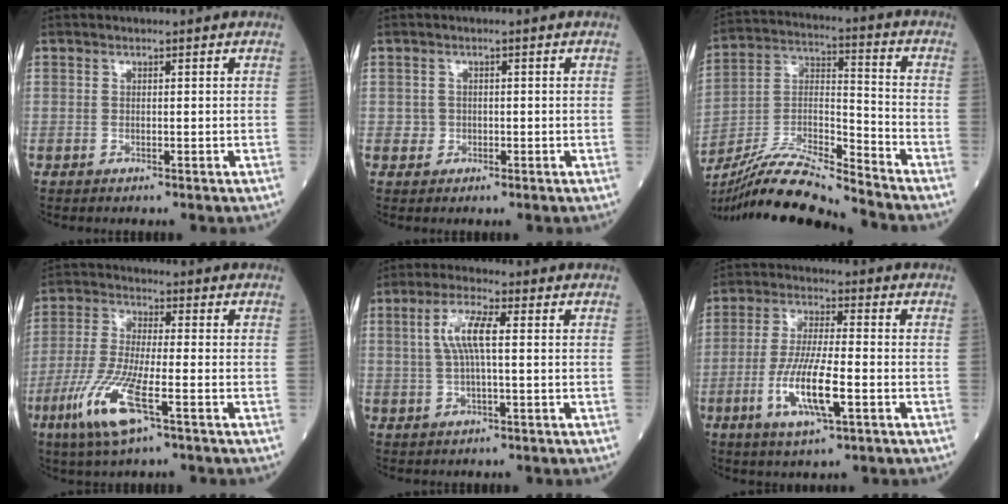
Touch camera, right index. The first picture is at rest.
{"total": 1.2, "force": [-0.2, 1.2, 0.1], "torque": [0.003, 0.005, -0.004]}
{"total": 15.3, "force": [-14.3, -0.7, 5.5], "torque": [-0.105, 0.009, -0.266]}
{"total": 10.6, "force": [-4.8, 1.4, 9.4], "torque": [-0.203, -0.023, -0.094]}
{"total": 6.1, "force": [1.0, 1.0, 5.9], "torque": [-0.126, 0.010, 0.020]}
{"total": 10.2, "force": [-3.3, 1.7, 9.5], "torque": [-0.187, -0.008, -0.062]}